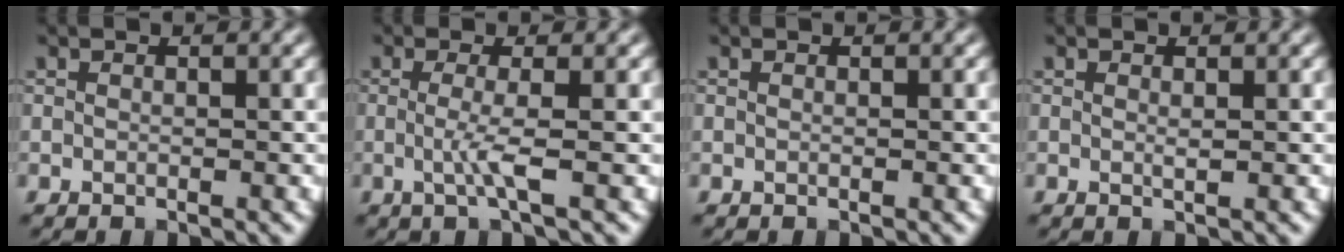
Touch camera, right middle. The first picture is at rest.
{"total": 2.4, "force": [-0.3, 0.3, 2.3], "torque": [-0.051, -0.010, -0.009]}
{"total": 0.0}
{"total": 0.6, "force": [0.2, 0.0, 0.5], "torque": [-0.008, -0.001, 0.002]}